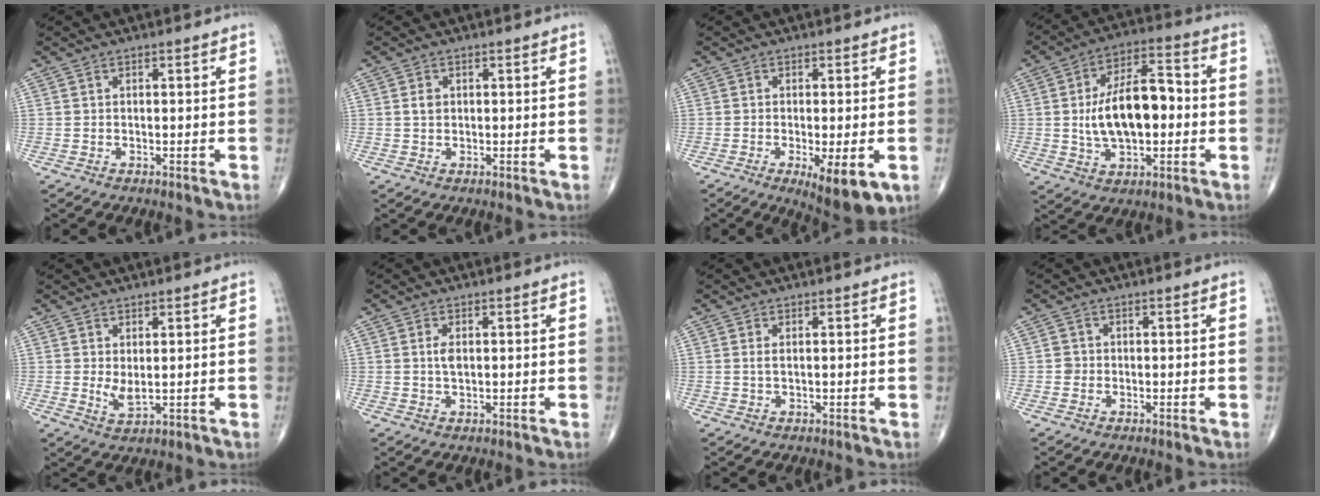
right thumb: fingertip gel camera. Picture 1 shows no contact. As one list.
[{"total": 1.7, "force": [0.3, 1.2, 1.1], "torque": [-0.016, 0.001, 0.006]}, {"total": 8.8, "force": [-2.9, 2.6, 7.9], "torque": [-0.111, -0.018, -0.039]}, {"total": 15.3, "force": [-0.5, 7.9, 13.1], "torque": [-0.208, 0.025, -0.011]}, {"total": 3.1, "force": [0.5, 1.3, 2.7], "torque": [-0.049, -0.013, 0.016]}, {"total": 2.2, "force": [0.4, 1.0, 1.9], "torque": [-0.035, -0.005, 0.008]}, {"total": 1.0, "force": [0.3, 0.2, 0.9], "torque": [-0.020, 0.000, 0.007]}, {"total": 1.2, "force": [-0.2, 1.2, 0.2], "torque": [0.003, 0.004, -0.004]}]